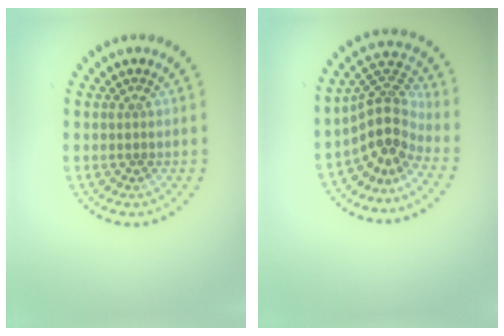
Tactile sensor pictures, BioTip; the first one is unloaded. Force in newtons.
{"total": 4.1, "press": 2.8, "slide": 3.1}